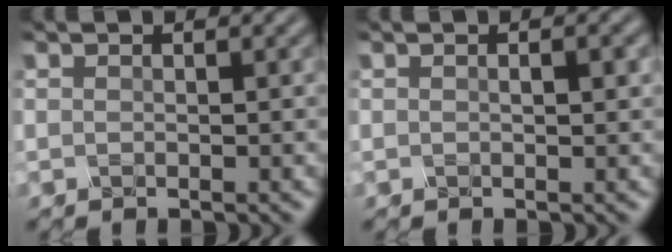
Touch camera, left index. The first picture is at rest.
{"total": 0.9, "force": [0.0, 0.3, 0.9], "torque": [-0.011, -0.002, 0.004]}